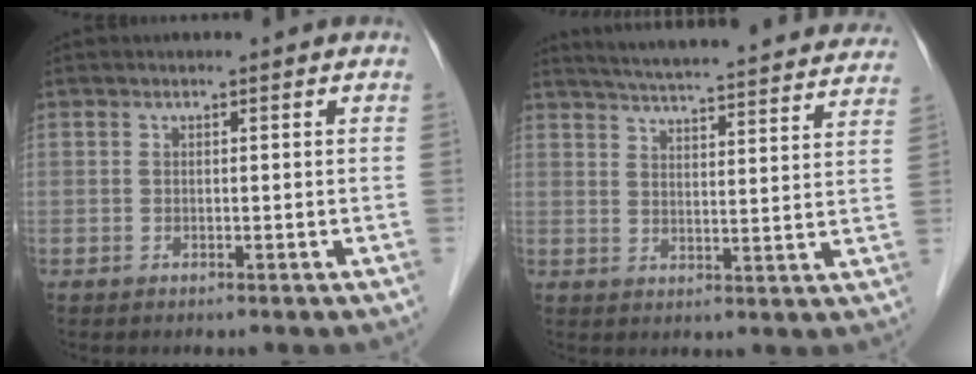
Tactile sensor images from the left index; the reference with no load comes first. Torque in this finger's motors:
{"motor_torque": [-0.59, -0.60, 0.14, 0.08]}